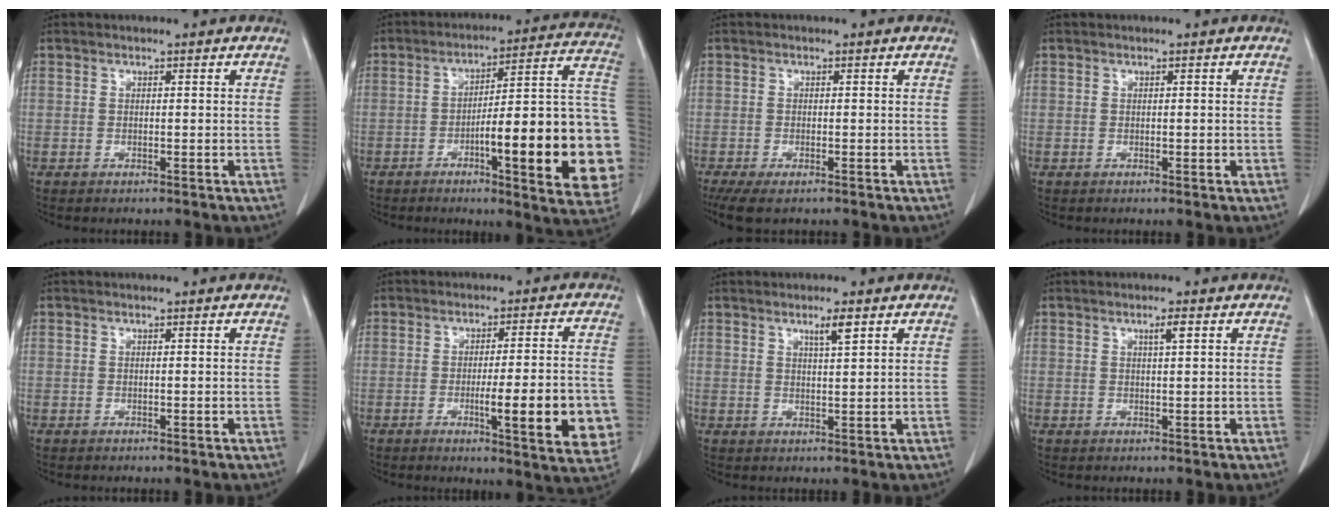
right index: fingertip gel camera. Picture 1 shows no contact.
{"total": 23.8, "force": [-5.5, 3.6, 22.8], "torque": [-0.214, 0.022, -0.067]}
{"total": 5.9, "force": [-4.2, 1.8, 3.6], "torque": [-0.063, -0.017, -0.068]}
{"total": 0.7, "force": [-0.1, 0.2, 0.6], "torque": [-0.011, -0.002, 0.000]}
{"total": 0.0}
{"total": 13.2, "force": [-3.5, 1.7, 12.7], "torque": [-0.137, -0.002, -0.039]}
{"total": 2.7, "force": [1.6, 0.1, 2.2], "torque": [-0.041, -0.002, 0.029]}
{"total": 1.6, "force": [0.8, 0.0, 1.5], "torque": [-0.026, -0.001, 0.012]}